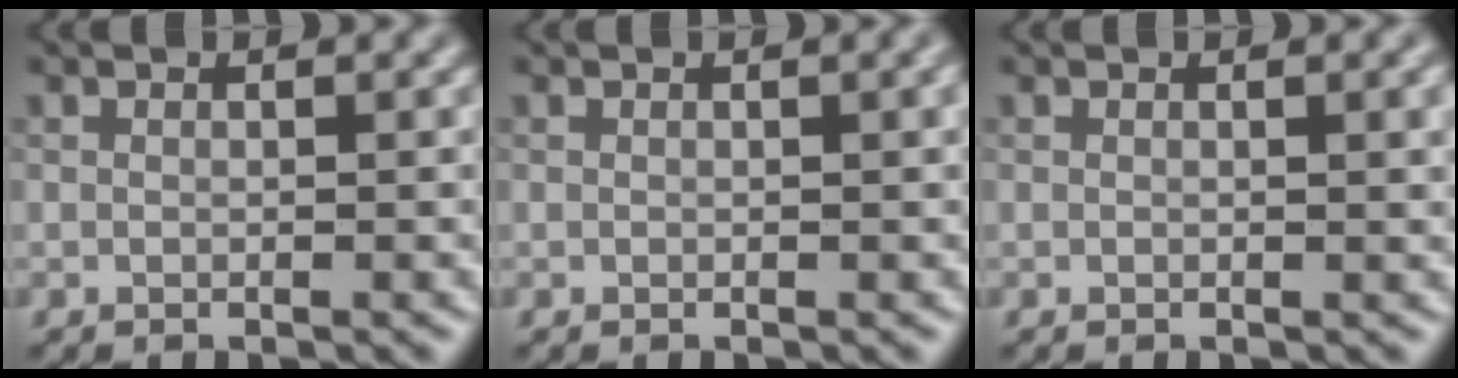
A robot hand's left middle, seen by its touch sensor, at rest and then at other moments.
{"total": 1.1, "force": [0.3, 0.3, 1.0], "torque": [-0.013, 0.004, 0.001]}
{"total": 2.1, "force": [0.5, 0.6, 1.9], "torque": [-0.019, 0.004, 0.005]}